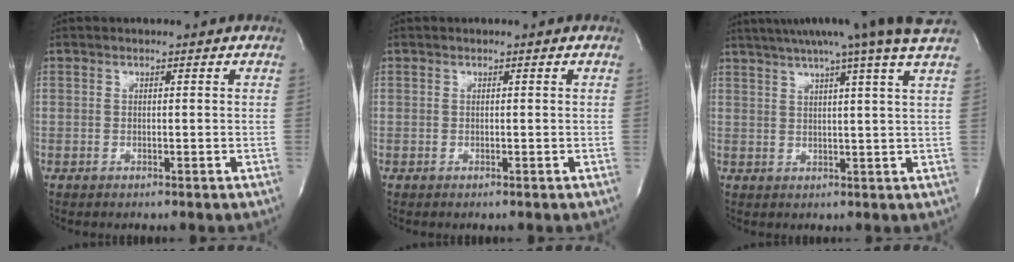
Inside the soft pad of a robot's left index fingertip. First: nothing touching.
{"total": 0.0}
{"total": 15.5, "force": [12.5, -2.1, 8.9], "torque": [-0.149, -0.004, 0.155]}